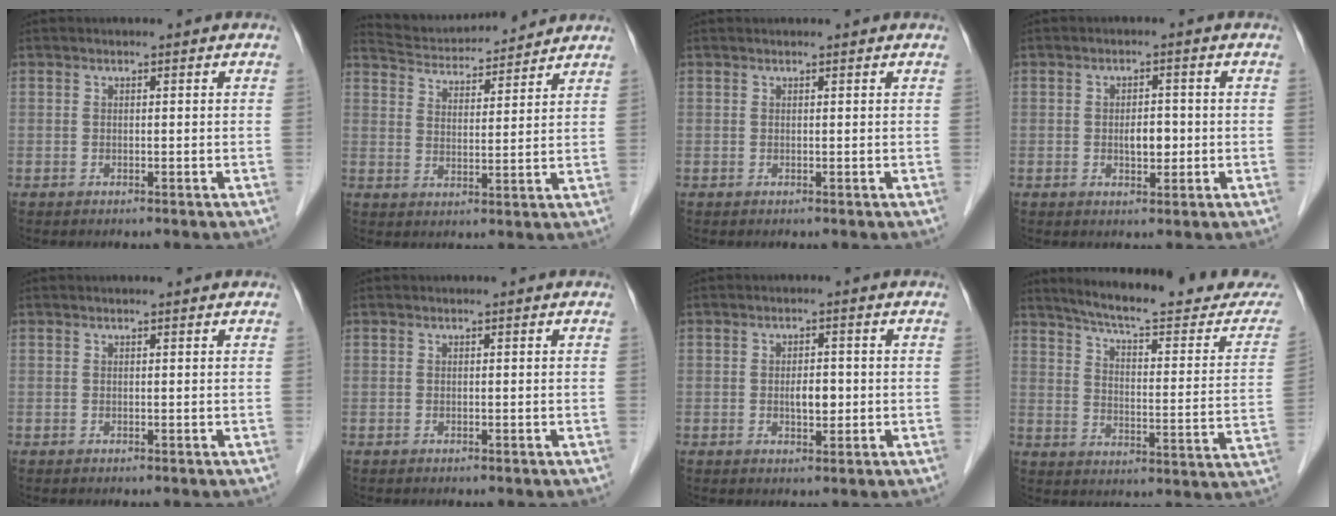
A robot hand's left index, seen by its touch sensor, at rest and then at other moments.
{"total": 11.5, "force": [11.1, 1.5, 2.2], "torque": [-0.043, 0.019, 0.174]}
{"total": 1.1, "force": [1.1, 0.0, 0.2], "torque": [-0.009, 0.012, 0.015]}
{"total": 3.0, "force": [-0.3, 1.5, 2.6], "torque": [-0.041, 0.002, -0.002]}
{"total": 1.0, "force": [0.9, 0.0, 0.3], "torque": [-0.010, 0.010, 0.011]}
{"total": 0.0}
{"total": 2.9, "force": [-0.3, 1.4, 2.6], "torque": [-0.043, 0.002, -0.002]}
{"total": 22.1, "force": [20.3, 1.7, 8.5], "torque": [-0.115, -0.067, 0.257]}